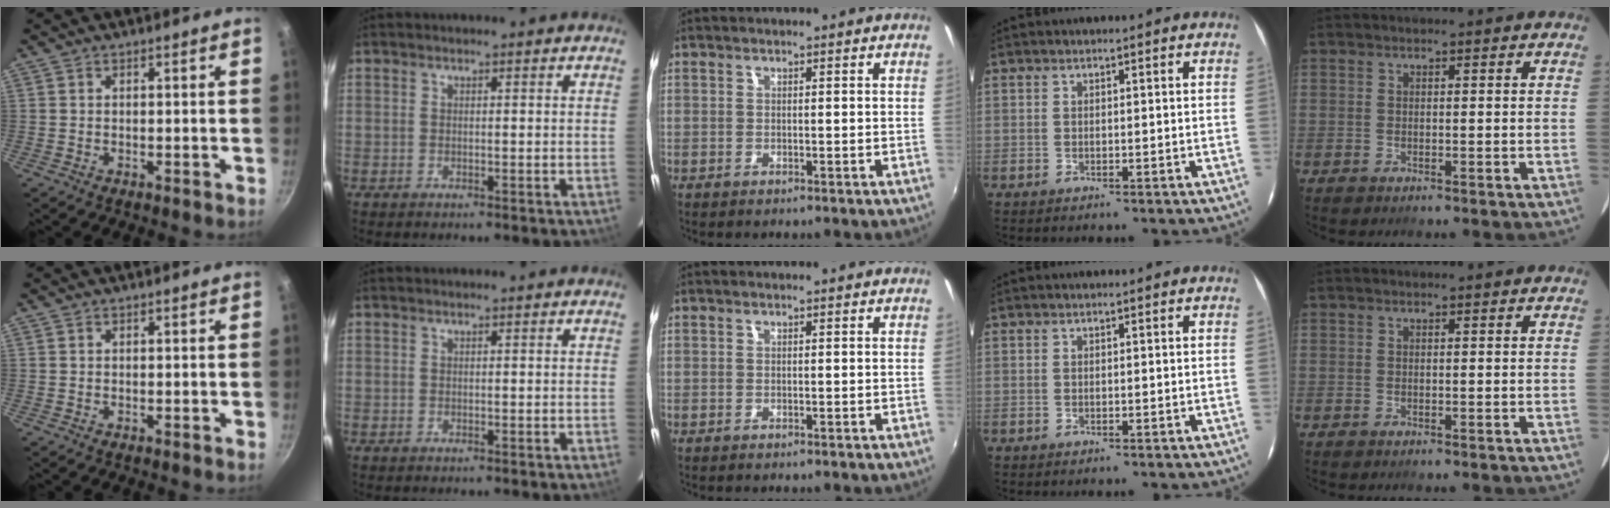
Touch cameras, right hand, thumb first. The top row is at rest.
{}